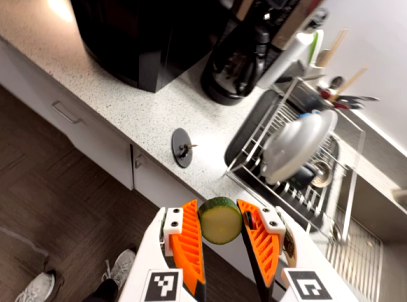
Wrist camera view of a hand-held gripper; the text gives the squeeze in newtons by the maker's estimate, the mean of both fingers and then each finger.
{"total": 9.6, "left": 9.7, "right": 9.5}